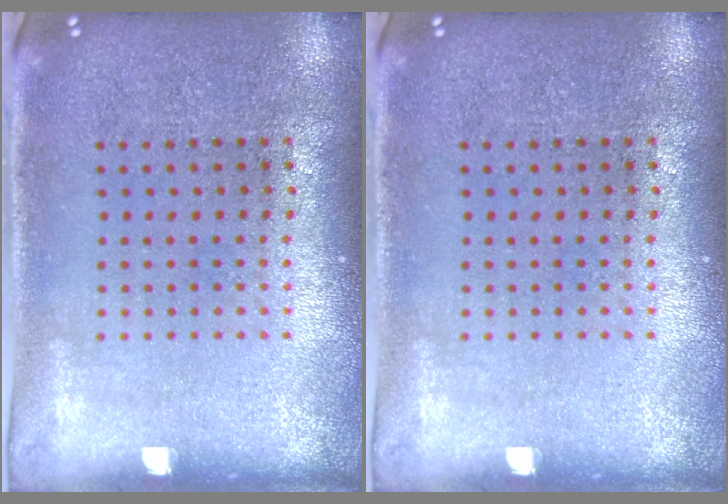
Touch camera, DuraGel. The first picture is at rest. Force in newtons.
{"total": 0.0}